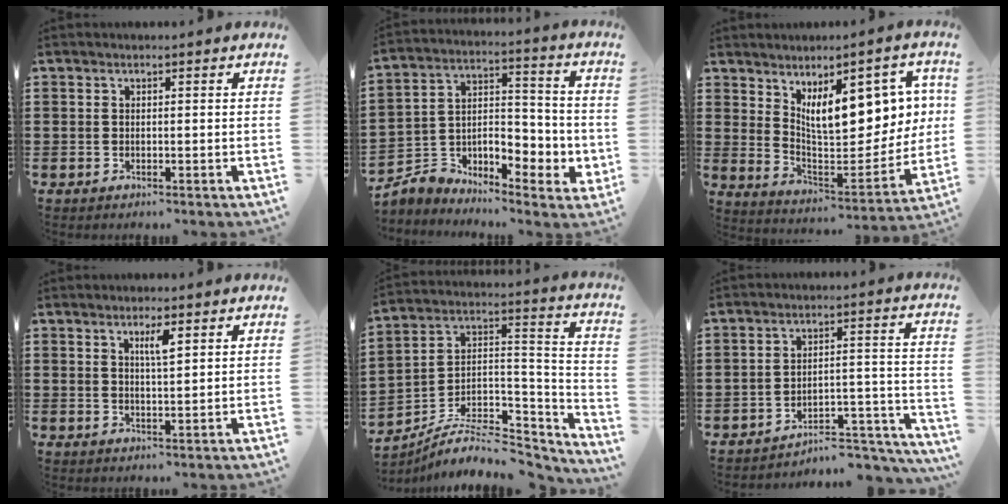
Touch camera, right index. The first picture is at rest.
{"total": 5.0, "force": [-2.2, 3.9, 2.2], "torque": [-0.051, -0.006, -0.040]}
{"total": 12.6, "force": [5.5, 5.5, 9.9], "torque": [-0.150, -0.021, 0.093]}
{"total": 2.9, "force": [1.4, 0.5, 2.5], "torque": [-0.044, -0.001, 0.021]}
{"total": 8.0, "force": [-6.1, 3.5, 3.8], "torque": [-0.067, 0.008, -0.114]}
{"total": 5.1, "force": [-4.8, 0.7, 1.4], "torque": [-0.023, 0.004, -0.099]}